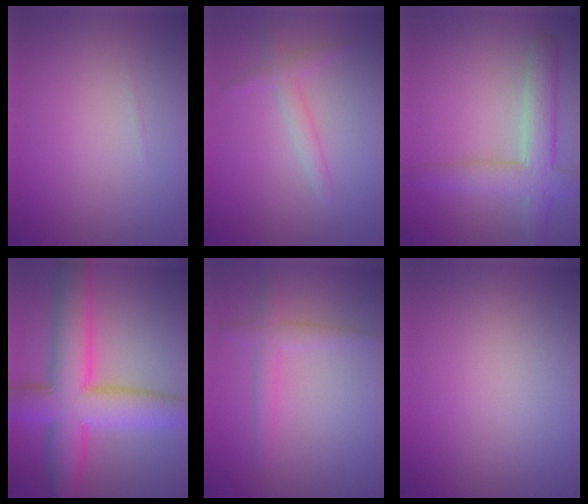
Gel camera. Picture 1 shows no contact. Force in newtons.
{"total": 1.9, "press": 1.9, "slide": 0.1}
{"total": 5.0, "press": 4.9, "slide": 0.3}
{"total": 10.4, "press": 10.4, "slide": 0.3}
{"total": 2.1, "press": 2.1, "slide": 0.1}
{"total": 0.0}